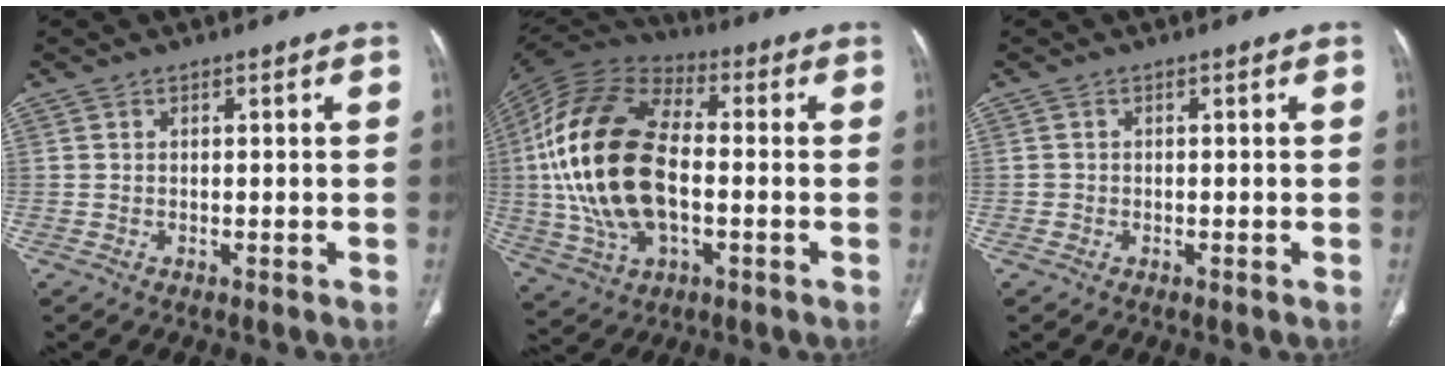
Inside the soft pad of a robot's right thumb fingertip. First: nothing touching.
{"total": 23.9, "force": [-0.9, 13.5, 19.7], "torque": [-0.403, 0.012, -0.017]}
{"total": 0.6, "force": [-0.1, 0.6, 0.0], "torque": [0.002, 0.005, -0.003]}